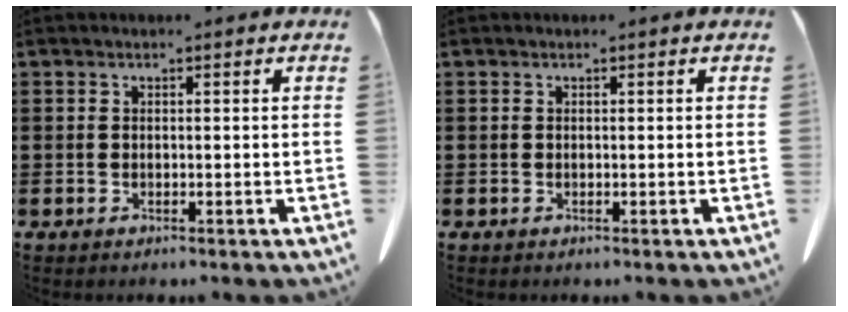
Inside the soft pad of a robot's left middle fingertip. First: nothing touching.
{"total": 0.0}